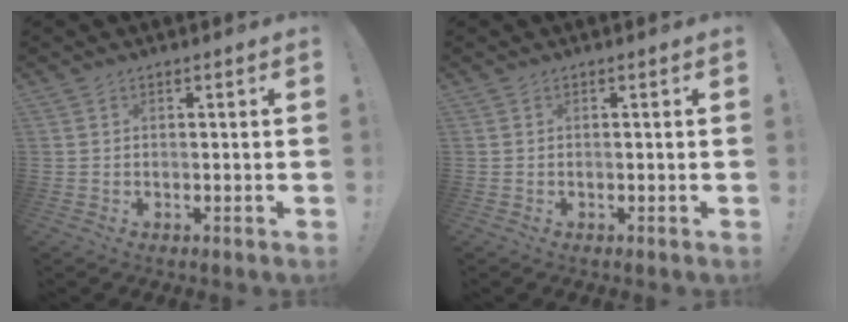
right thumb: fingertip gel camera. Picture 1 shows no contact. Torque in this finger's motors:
{"motor_torque": [-0.18, -0.02, -0.16, 0.01, 0.06]}